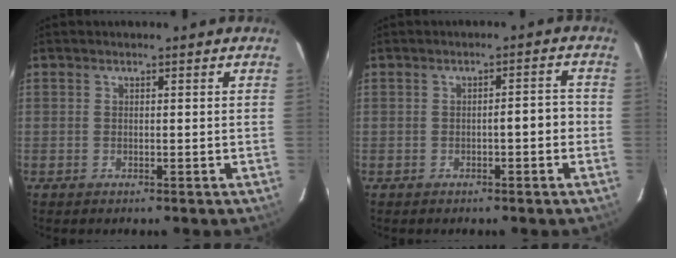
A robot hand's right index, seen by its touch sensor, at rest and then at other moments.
{"total": 2.8, "force": [-0.7, 0.6, 2.7], "torque": [-0.031, 0.009, -0.011]}